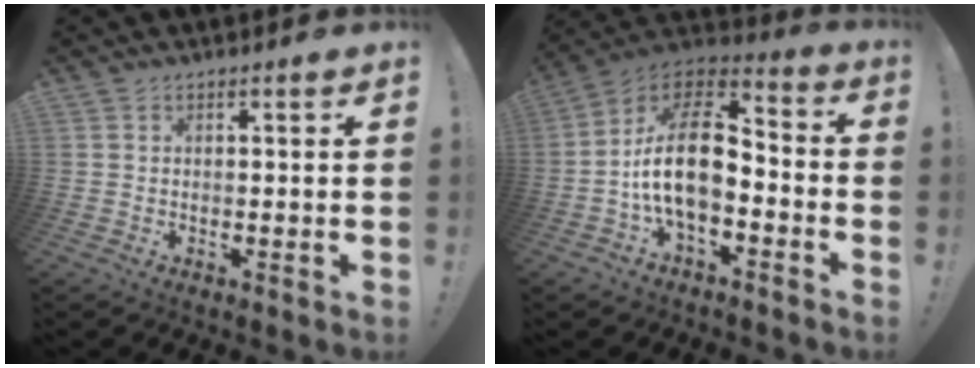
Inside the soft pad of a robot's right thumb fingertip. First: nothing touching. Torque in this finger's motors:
{"motor_torque": [0.28, 0.74, 1.41, -1.28, 0.14]}